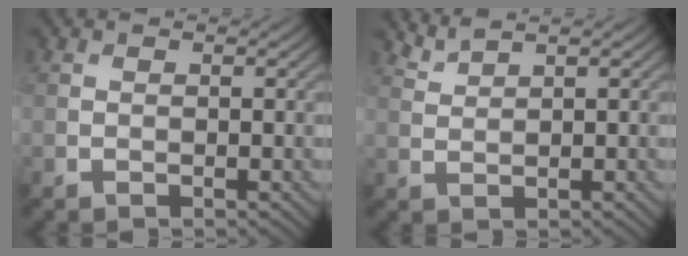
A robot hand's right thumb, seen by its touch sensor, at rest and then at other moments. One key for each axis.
{"total": 2.0, "fx": 1.8, "fy": 0.2, "fz": 0.8, "tx": -0.021, "ty": 0.006, "tz": 0.045}